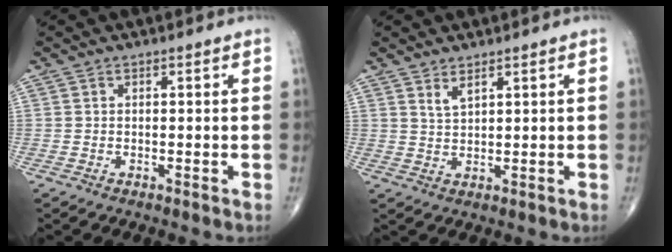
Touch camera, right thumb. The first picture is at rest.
{"total": 2.4, "force": [1.7, 0.7, 1.6], "torque": [-0.030, -0.012, 0.037]}